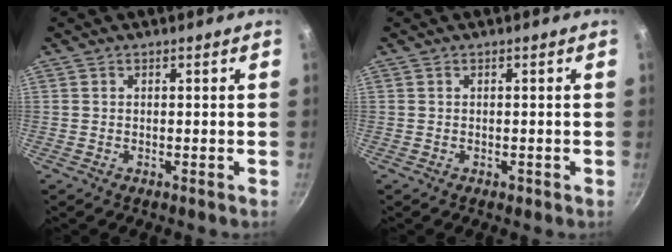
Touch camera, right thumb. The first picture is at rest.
{"total": 0.7, "force": [-0.3, 0.5, 0.4], "torque": [-0.002, 0.001, -0.003]}